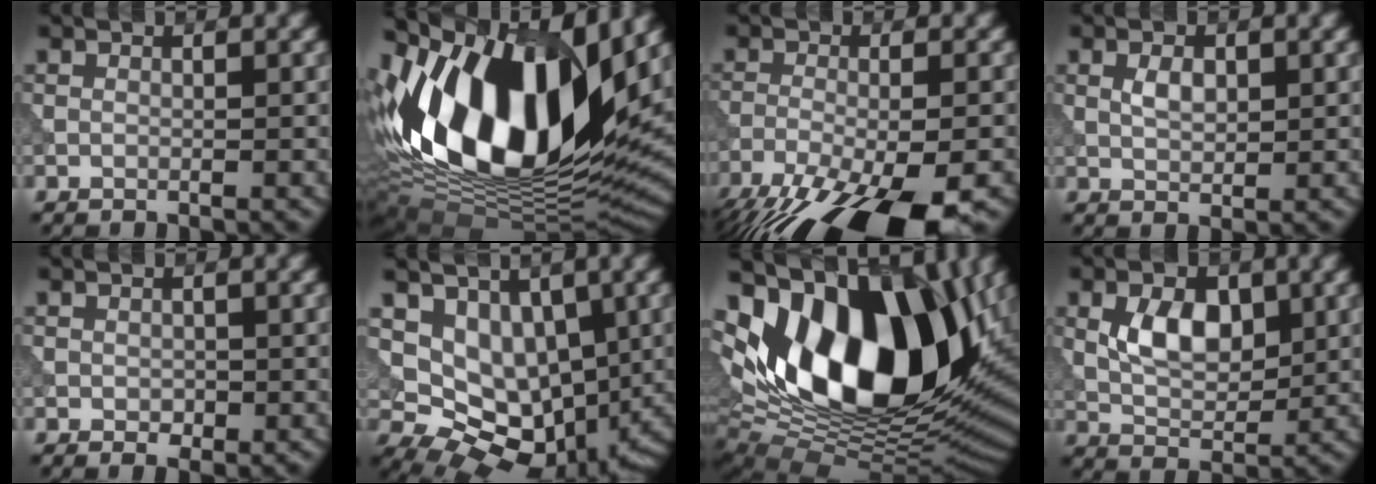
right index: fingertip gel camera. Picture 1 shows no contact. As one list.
[{"total": 17.2, "force": [4.6, 8.7, 14.1], "torque": [-0.257, 0.001, 0.073]}, {"total": 12.7, "force": [-8.8, 4.0, 8.2], "torque": [-0.132, -0.049, -0.135]}, {"total": 1.7, "force": [0.3, 1.0, 1.4], "torque": [-0.029, -0.002, 0.007]}, {"total": 1.3, "force": [-0.3, 0.9, 0.9], "torque": [-0.014, -0.005, -0.004]}, {"total": 10.2, "force": [1.0, 7.2, 7.2], "torque": [-0.087, -0.019, 0.021]}, {"total": 18.0, "force": [4.8, 10.8, 13.6], "torque": [-0.237, 0.009, 0.080]}, {"total": 4.7, "force": [0.9, 2.8, 3.6], "torque": [-0.064, -0.004, 0.015]}]